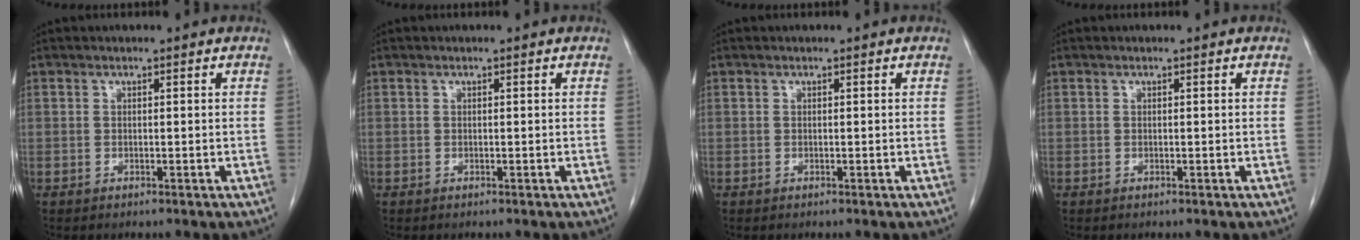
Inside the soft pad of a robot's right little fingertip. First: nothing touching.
{"total": 0.0}
{"total": 0.0}
{"total": 0.0}